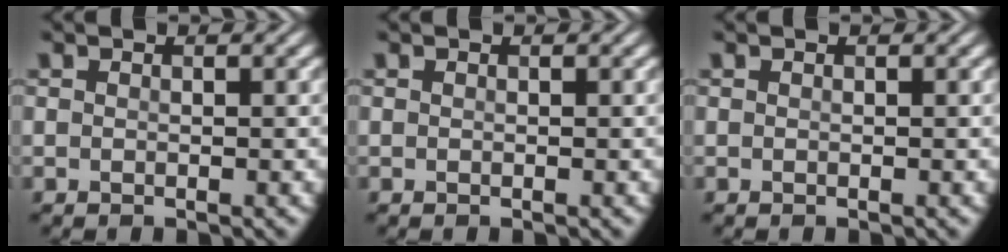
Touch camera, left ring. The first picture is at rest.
{"total": 0.0}
{"total": 0.0}